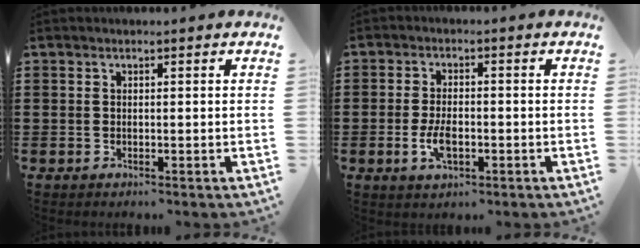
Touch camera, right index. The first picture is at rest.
{"total": 4.3, "force": [-1.3, 2.0, 3.6], "torque": [-0.083, -0.004, -0.028]}